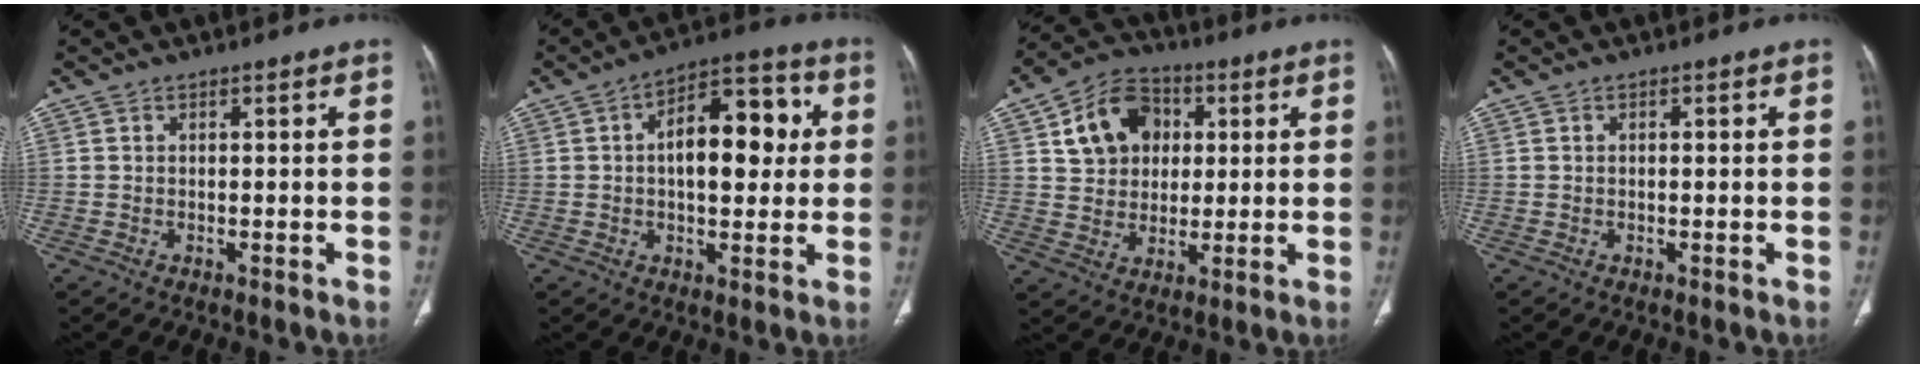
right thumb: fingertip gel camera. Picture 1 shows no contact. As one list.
[{"total": 14.1, "force": [2.0, 7.3, 11.9], "torque": [-0.146, 0.024, 0.023]}, {"total": 12.6, "force": [3.7, 9.9, 6.8], "torque": [-0.084, 0.003, 0.061]}, {"total": 0.5, "force": [0.1, 0.1, 0.5], "torque": [-0.014, 0.002, 0.002]}]